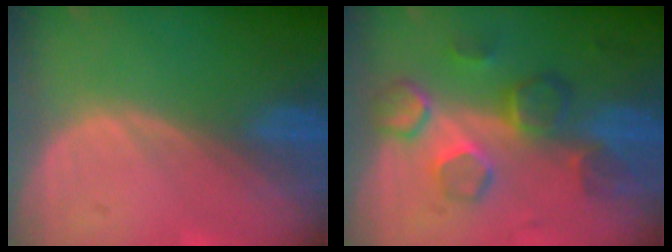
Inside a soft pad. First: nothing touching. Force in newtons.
{"total": 8.4, "press": 7.7, "slide": 3.5}